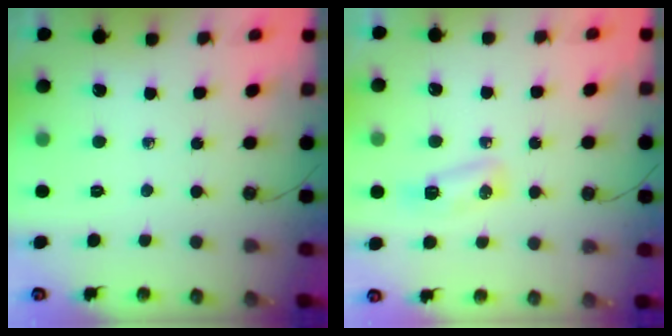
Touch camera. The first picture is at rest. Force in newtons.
{"total": 5.6, "press": 5.6, "slide": 0.7}